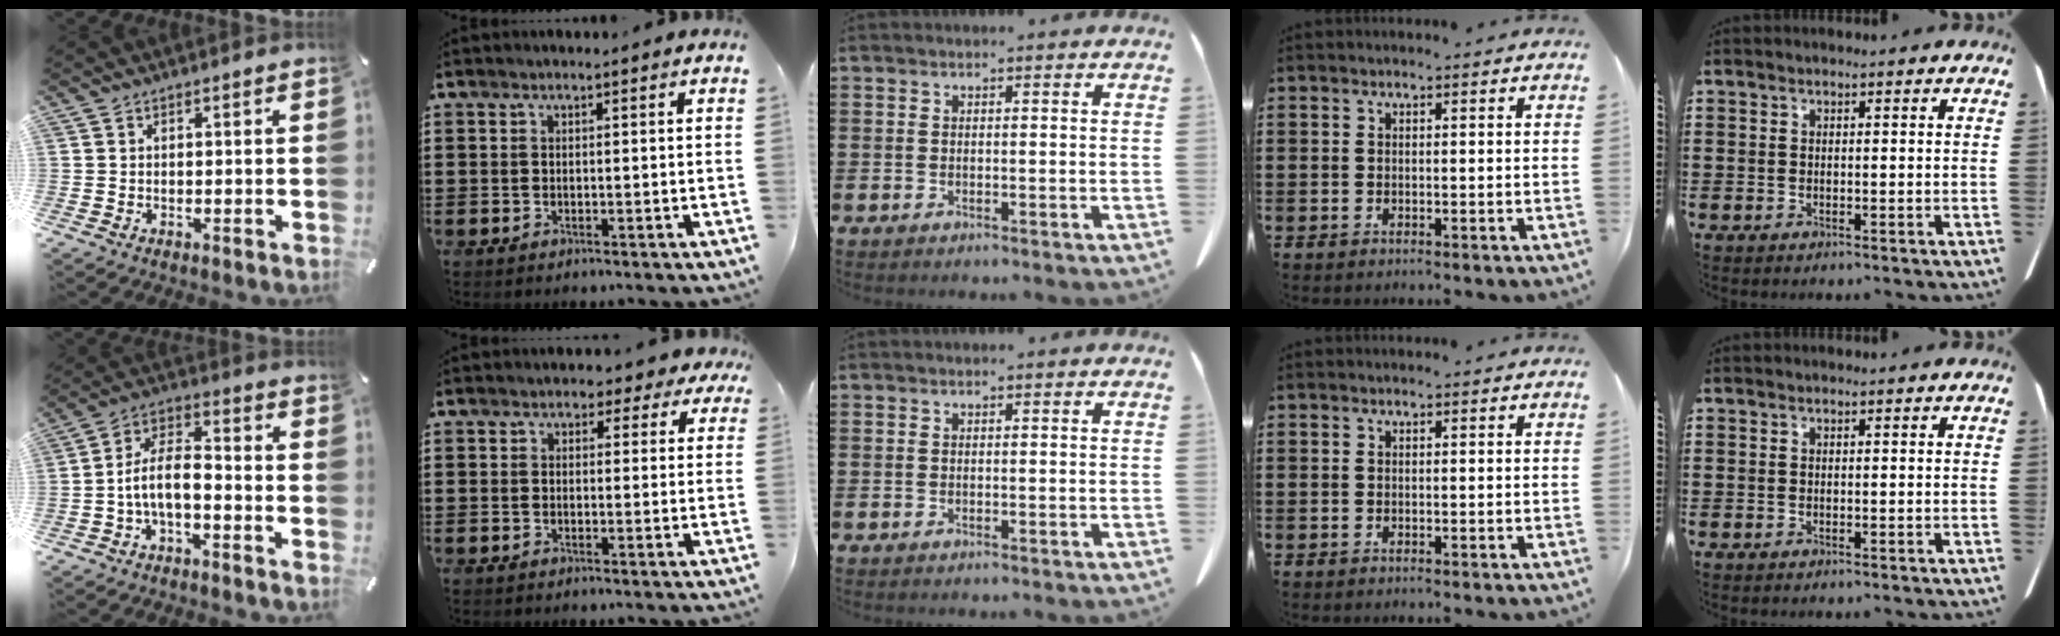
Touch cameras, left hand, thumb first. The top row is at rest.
{"thumb": {"total": 8.4, "force": [-3.3, 4.0, 6.5], "torque": [-0.135, 0.007, -0.063]}, "index": {"total": 2.1, "force": [1.2, 1.4, 0.9], "torque": [-0.010, 0.003, 0.017]}}